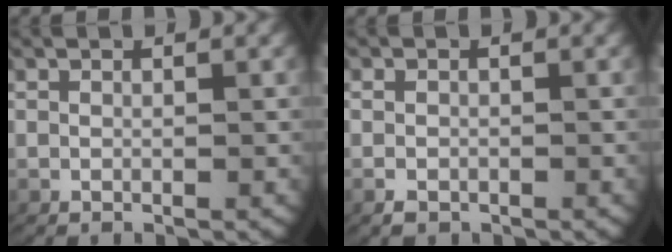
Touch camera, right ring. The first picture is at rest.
{"total": 1.2, "force": [-0.7, 0.9, 0.4], "torque": [-0.015, -0.008, -0.008]}